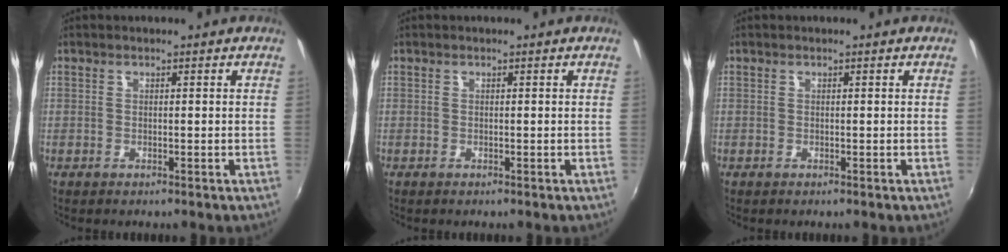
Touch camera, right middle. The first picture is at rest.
{"total": 0.0}
{"total": 0.0}